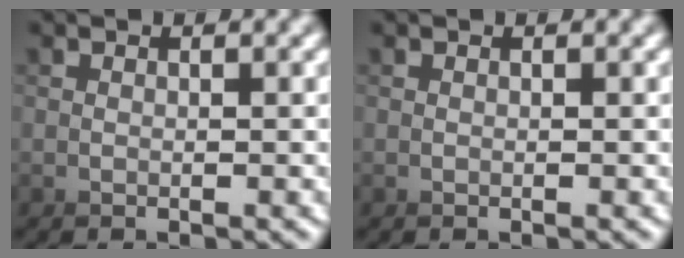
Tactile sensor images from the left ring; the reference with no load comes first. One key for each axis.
{"total": 0.0}